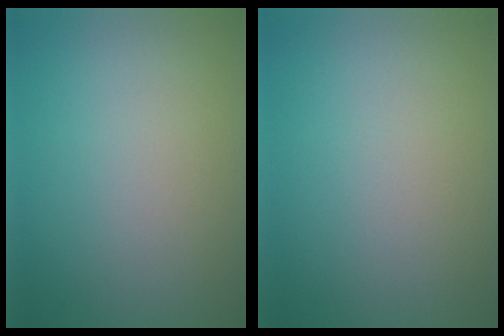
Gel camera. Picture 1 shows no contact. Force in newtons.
{"total": 0.0}